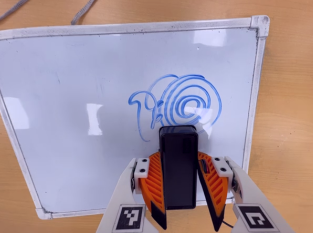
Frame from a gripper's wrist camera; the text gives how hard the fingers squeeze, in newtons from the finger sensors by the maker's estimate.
{"total": 4.9, "left": 4.5, "right": 5.4}